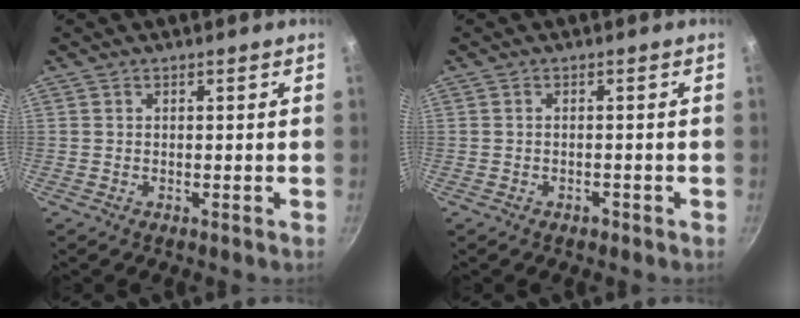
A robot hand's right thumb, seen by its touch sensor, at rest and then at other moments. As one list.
[{"total": 1.1, "force": [-0.7, 0.5, 0.5], "torque": [-0.009, 0.008, -0.007]}]